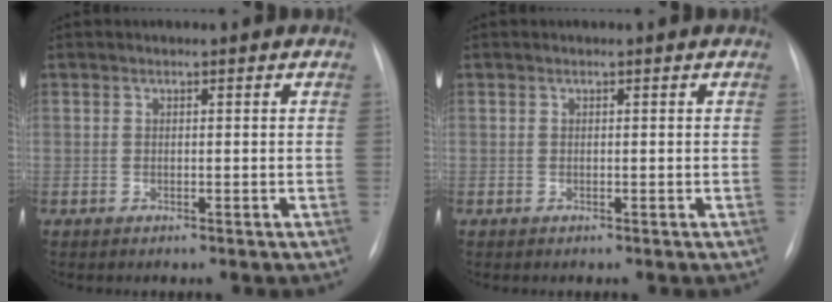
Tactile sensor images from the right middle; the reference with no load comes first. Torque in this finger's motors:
{"motor_torque": [0.16, -0.12, 0.03, 0.01]}